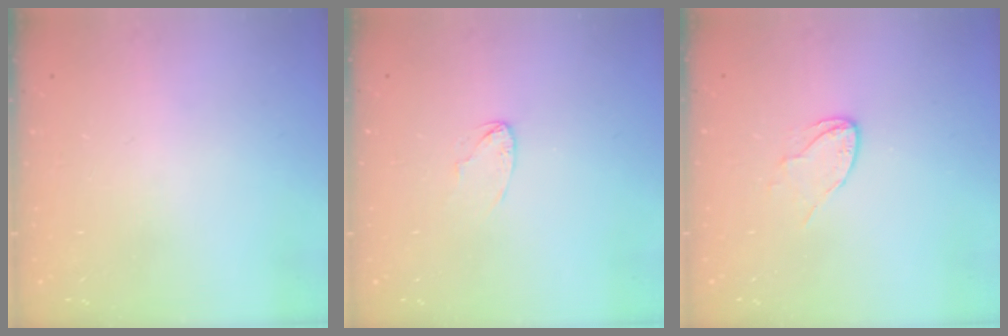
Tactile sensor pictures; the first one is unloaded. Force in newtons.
{"total": 2.6, "press": 2.6, "slide": 0.2}
{"total": 6.3, "press": 6.3, "slide": 0.6}